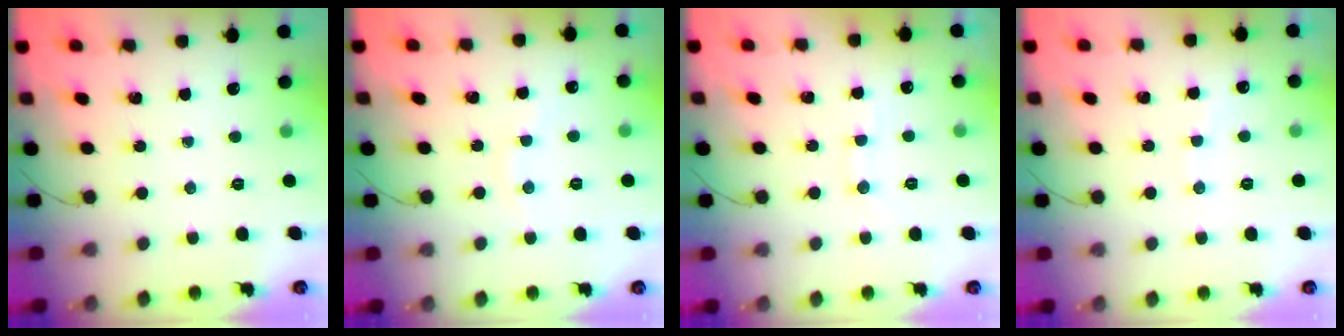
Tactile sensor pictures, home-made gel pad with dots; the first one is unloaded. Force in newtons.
{"total": 5.6, "press": 5.5, "slide": 1.0}
{"total": 7.0, "press": 6.9, "slide": 1.2}
{"total": 5.8, "press": 5.7, "slide": 1.1}